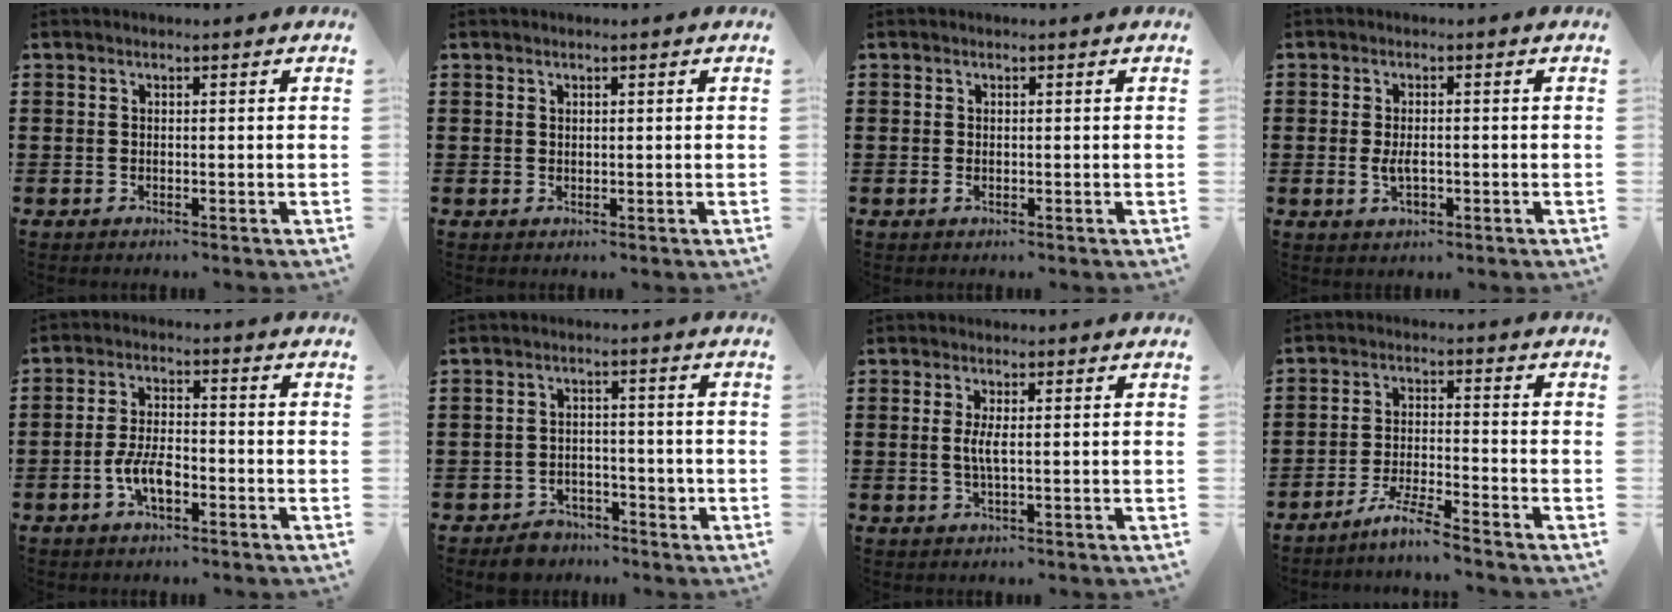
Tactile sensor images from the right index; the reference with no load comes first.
{"total": 0.6, "force": [0.3, 0.4, 0.1], "torque": [-0.004, 0.002, 0.007]}
{"total": 0.6, "force": [-0.1, 0.3, 0.5], "torque": [-0.012, -0.002, -0.002]}
{"total": 3.1, "force": [-0.4, 1.5, 2.7], "torque": [-0.052, 0.001, -0.007]}
{"total": 5.4, "force": [-2.1, 2.5, 4.3], "torque": [-0.101, 0.001, -0.044]}
{"total": 3.4, "force": [-2.6, 2.0, 0.7], "torque": [-0.016, 0.010, -0.052]}
{"total": 2.8, "force": [0.1, 0.3, 2.7], "torque": [-0.059, -0.007, -0.003]}
{"total": 5.1, "force": [-4.6, -0.5, 2.1], "torque": [-0.050, -0.010, -0.091]}